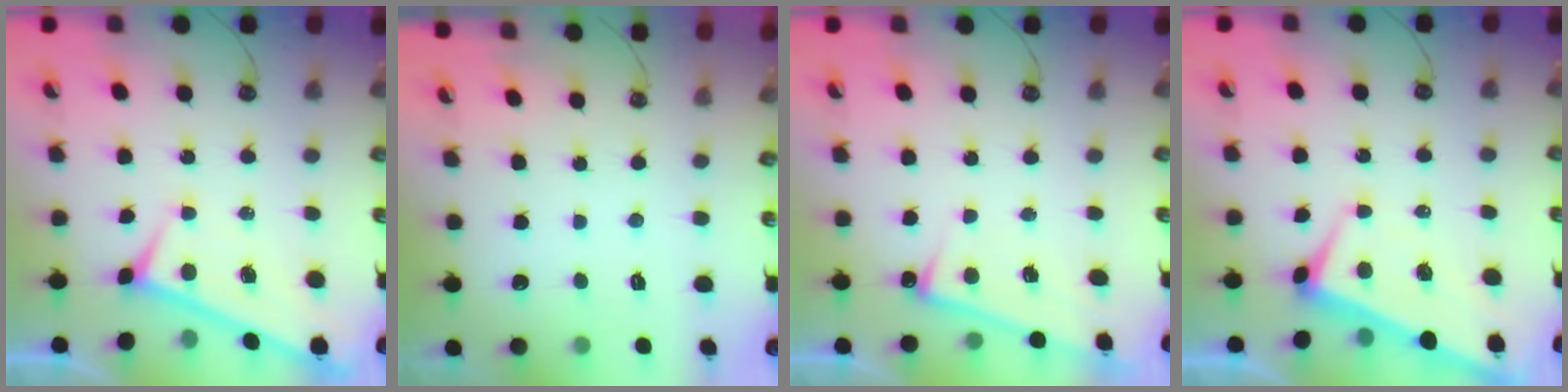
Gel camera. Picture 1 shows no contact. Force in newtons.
{"total": 0.0}
{"total": 6.7, "press": 6.7, "slide": 0.4}
{"total": 1.6, "press": 1.4, "slide": 0.8}